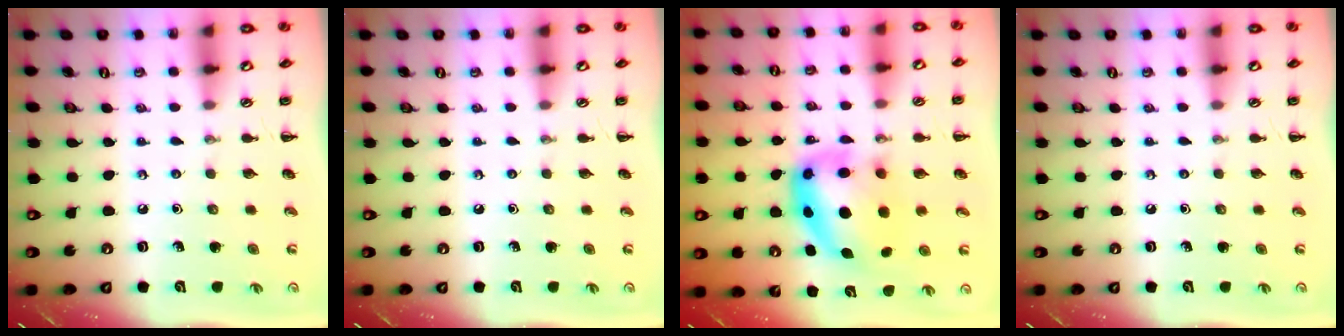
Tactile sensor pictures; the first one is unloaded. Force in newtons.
{"total": 0.0}
{"total": 11.8, "press": 11.4, "slide": 3.1}
{"total": 0.0}